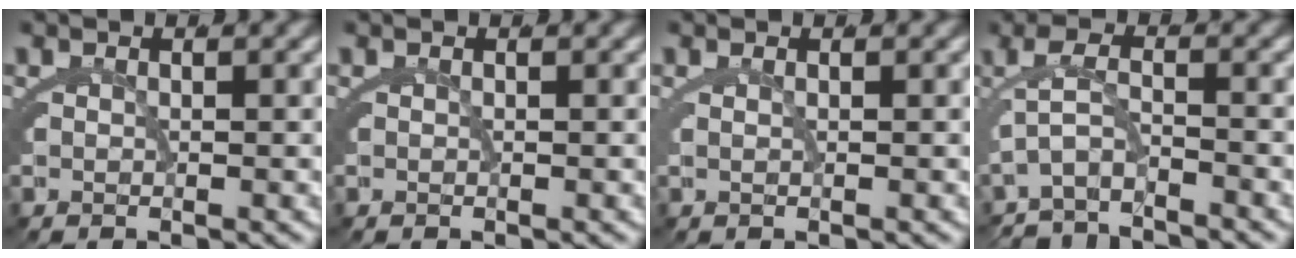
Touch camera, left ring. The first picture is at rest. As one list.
[{"total": 0.0}, {"total": 0.5, "force": [0.1, -0.5, 0.3], "torque": [-0.004, 0.005, 0.001]}, {"total": 3.7, "force": [-2.9, 1.3, 1.9], "torque": [-0.049, -0.024, -0.037]}]